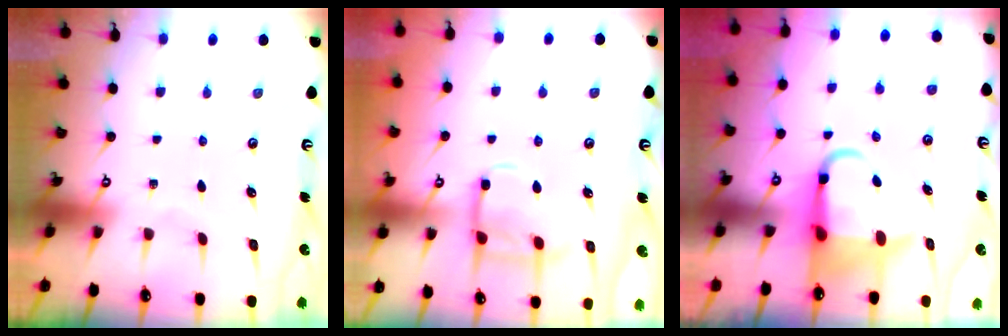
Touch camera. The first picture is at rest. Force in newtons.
{"total": 12.0, "press": 12.0, "slide": 1.2}
{"total": 6.6, "press": 6.6, "slide": 1.1}